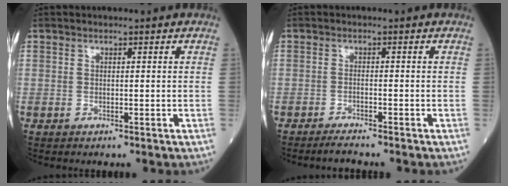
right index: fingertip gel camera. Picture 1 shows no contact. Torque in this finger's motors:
{"motor_torque": [0.09, -0.20, -0.02, 0.01]}